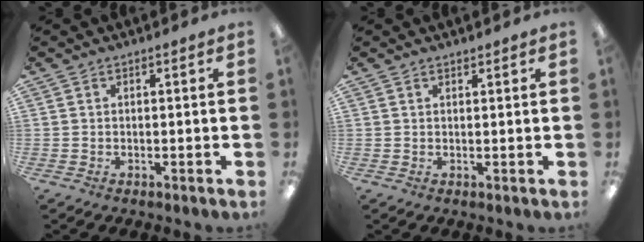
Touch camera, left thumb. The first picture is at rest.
{"total": 0.9, "force": [0.8, 0.3, 0.1], "torque": [-0.003, 0.000, 0.016]}